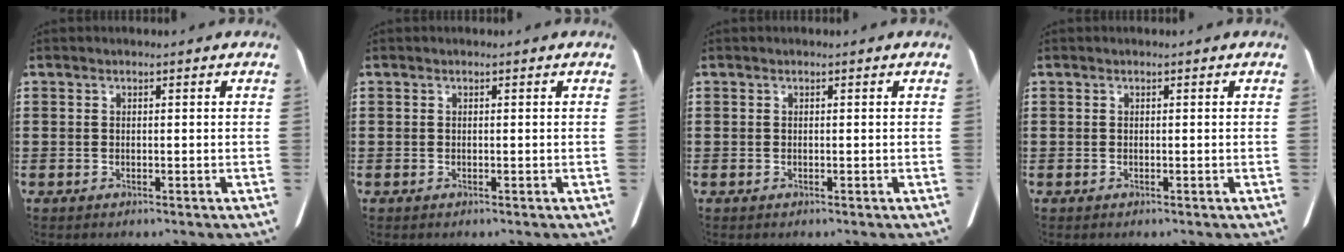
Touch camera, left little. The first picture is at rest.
{"total": 0.0}
{"total": 0.0}
{"total": 0.0}